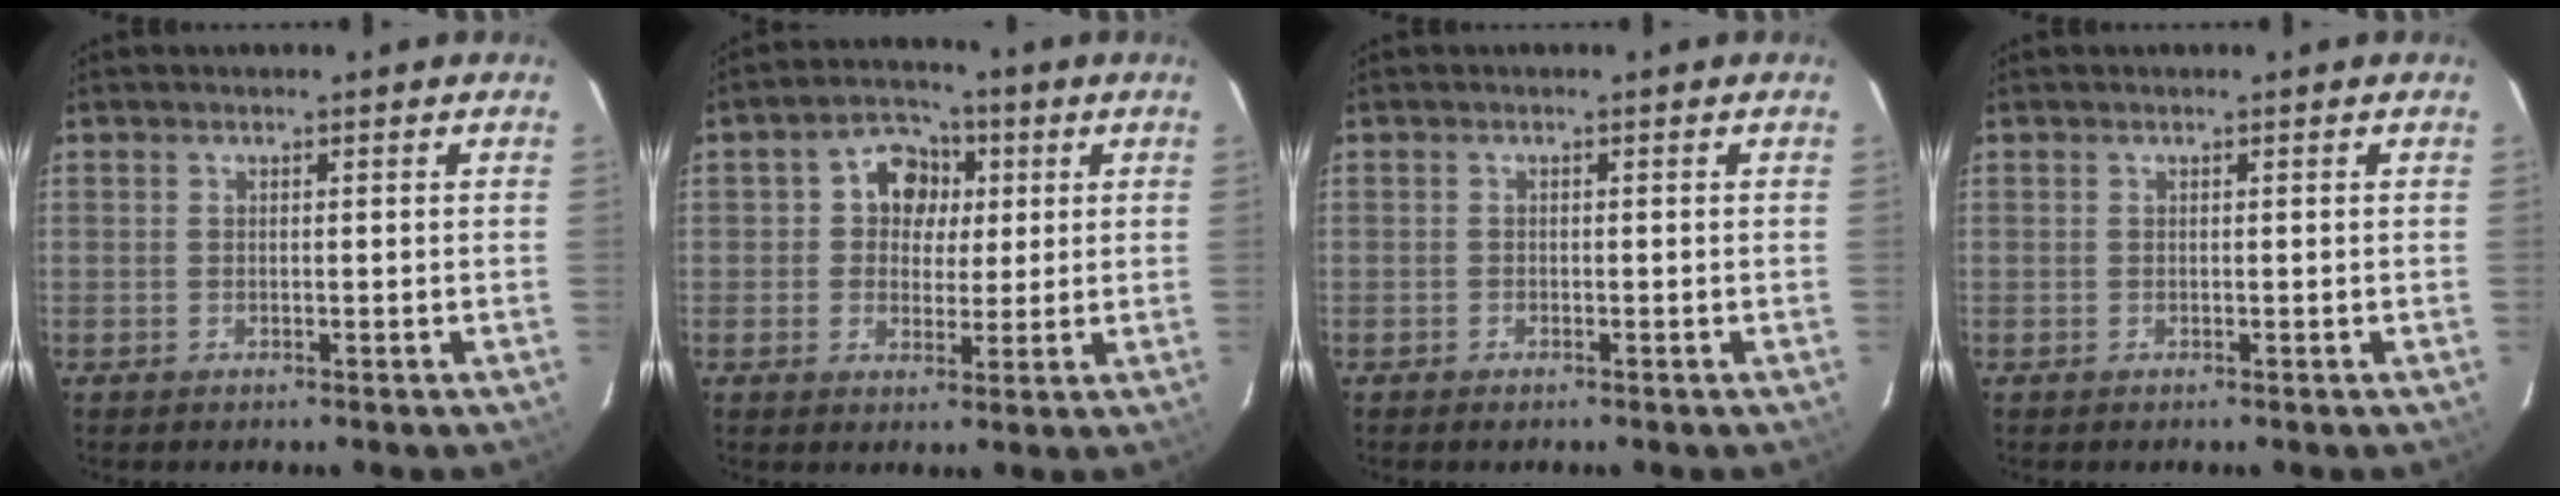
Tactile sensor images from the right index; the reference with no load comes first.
{"total": 7.3, "force": [1.2, 6.5, 3.1], "torque": [-0.049, 0.025, 0.018]}
{"total": 0.6, "force": [-0.5, 0.3, 0.2], "torque": [-0.004, 0.001, -0.010]}
{"total": 0.0}